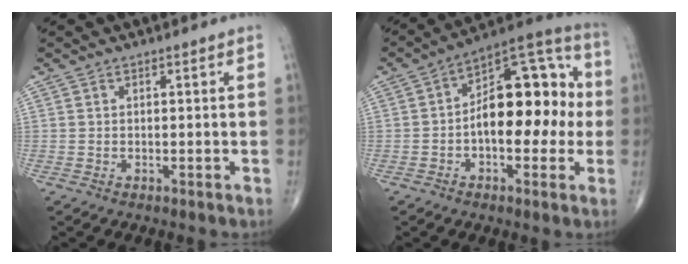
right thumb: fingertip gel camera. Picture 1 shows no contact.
{"total": 17.7, "force": [-0.6, 9.4, 15.0], "torque": [-0.186, 0.045, -0.018]}